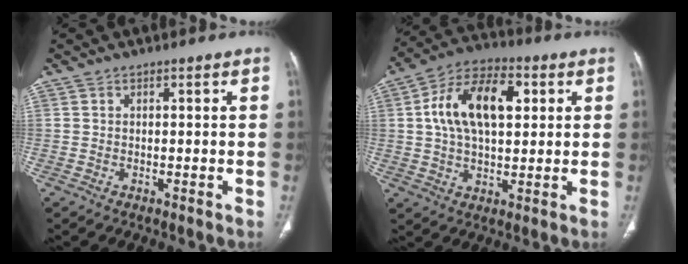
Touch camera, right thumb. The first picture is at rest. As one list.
[{"total": 15.7, "force": [3.4, 8.8, 12.6], "torque": [-0.213, 0.016, 0.056]}]